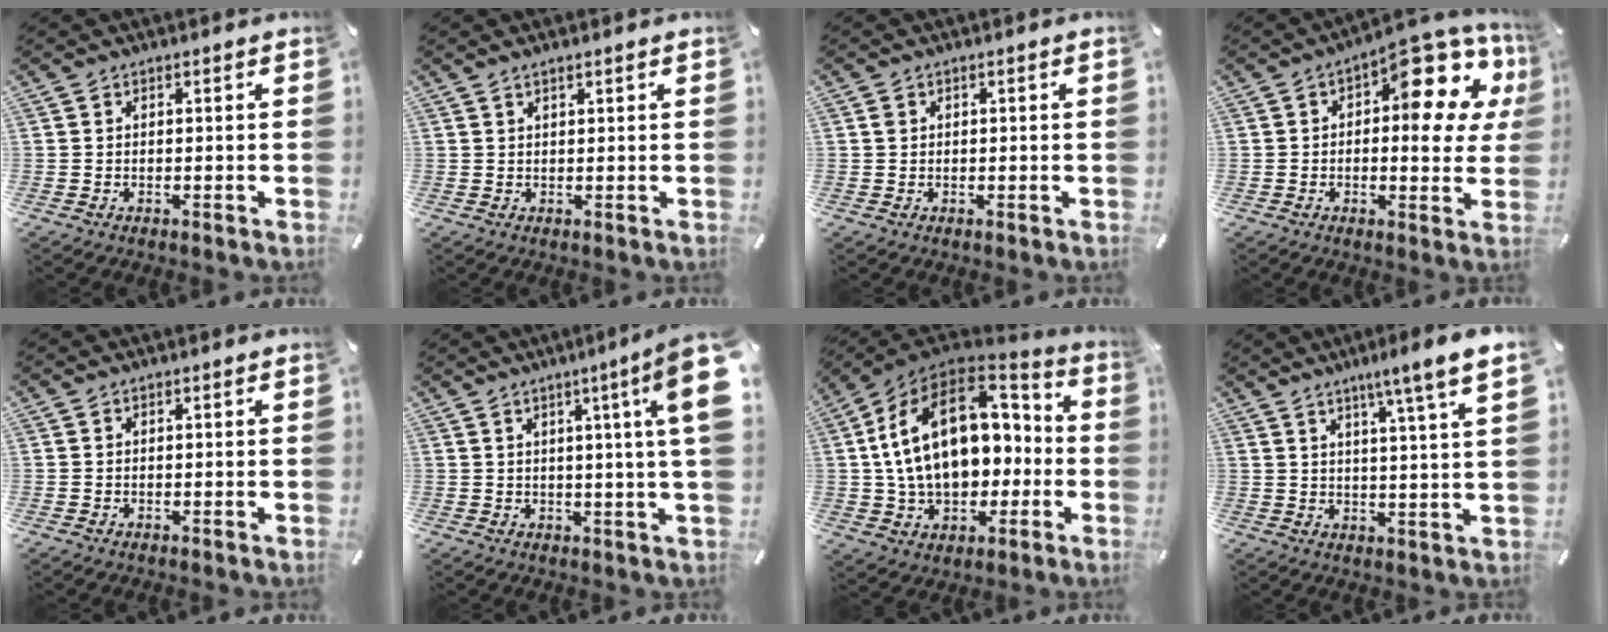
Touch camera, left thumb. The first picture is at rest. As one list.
[{"total": 1.2, "force": [0.9, 0.0, 0.9], "torque": [-0.017, -0.002, 0.015]}, {"total": 0.7, "force": [0.2, 0.6, 0.4], "torque": [-0.001, -0.001, 0.002]}, {"total": 15.4, "force": [6.3, 7.1, 12.1], "torque": [-0.141, -0.063, 0.102]}, {"total": 0.0}, {"total": 11.7, "force": [4.2, -0.1, 10.9], "torque": [-0.163, -0.031, 0.063]}, {"total": 23.5, "force": [3.2, 16.3, 16.6], "torque": [-0.303, -0.003, 0.065]}, {"total": 8.0, "force": [5.4, -1.0, 5.7], "torque": [-0.092, -0.034, 0.082]}]